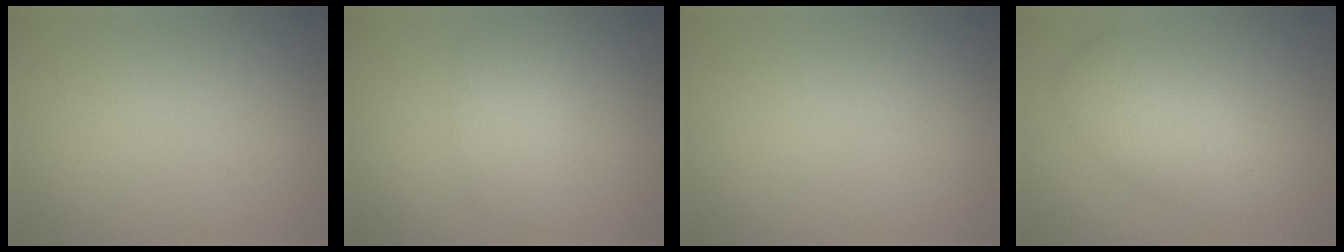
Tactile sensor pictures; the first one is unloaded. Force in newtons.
{"total": 2.4, "press": 2.4, "slide": 0.1}
{"total": 0.0}
{"total": 4.5, "press": 4.5, "slide": 0.2}